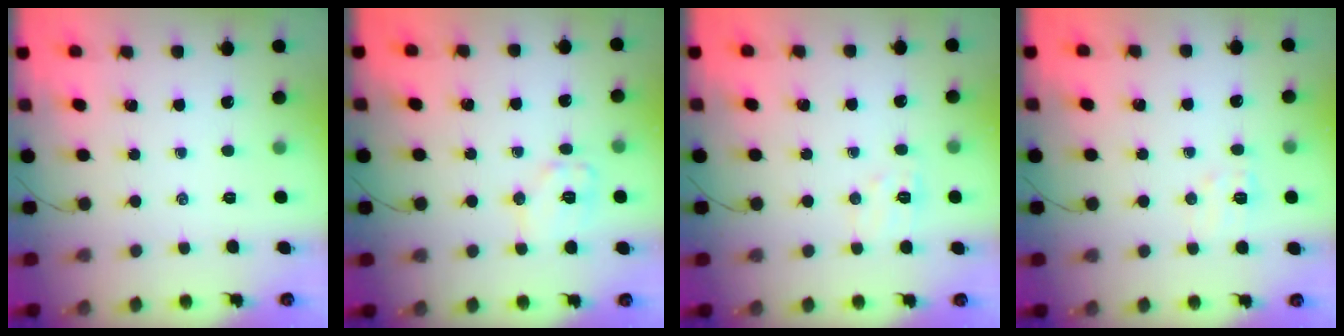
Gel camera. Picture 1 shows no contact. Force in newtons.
{"total": 9.1, "press": 9.1, "slide": 0.4}
{"total": 7.2, "press": 7.0, "slide": 1.3}
{"total": 5.7, "press": 5.5, "slide": 1.4}